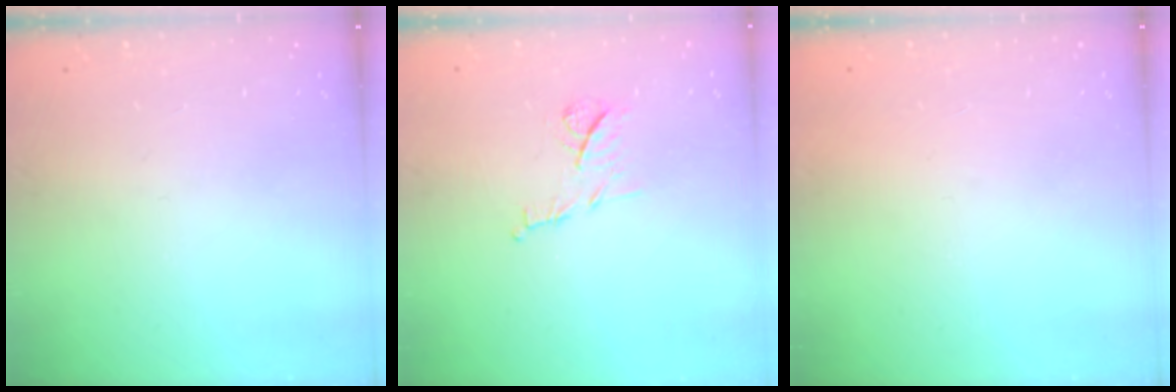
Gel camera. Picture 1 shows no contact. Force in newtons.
{"total": 7.1, "press": 7.0, "slide": 1.0}
{"total": 1.5, "press": 1.5, "slide": 0.1}